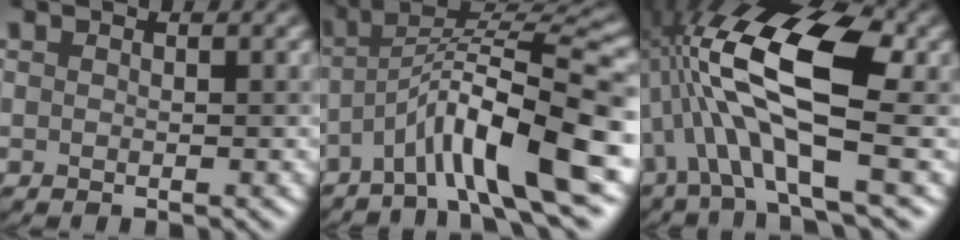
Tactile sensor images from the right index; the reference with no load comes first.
{"total": 10.1, "force": [-4.4, 1.8, 9.0], "torque": [-0.130, 0.020, -0.077]}
{"total": 11.3, "force": [0.4, 4.0, 10.5], "torque": [-0.197, 0.021, 0.003]}